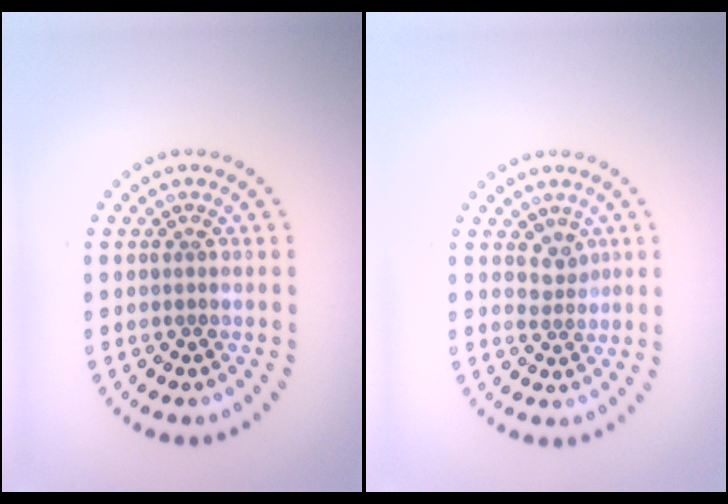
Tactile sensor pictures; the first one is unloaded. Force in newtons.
{"total": 1.8, "press": 1.3, "slide": 1.2}